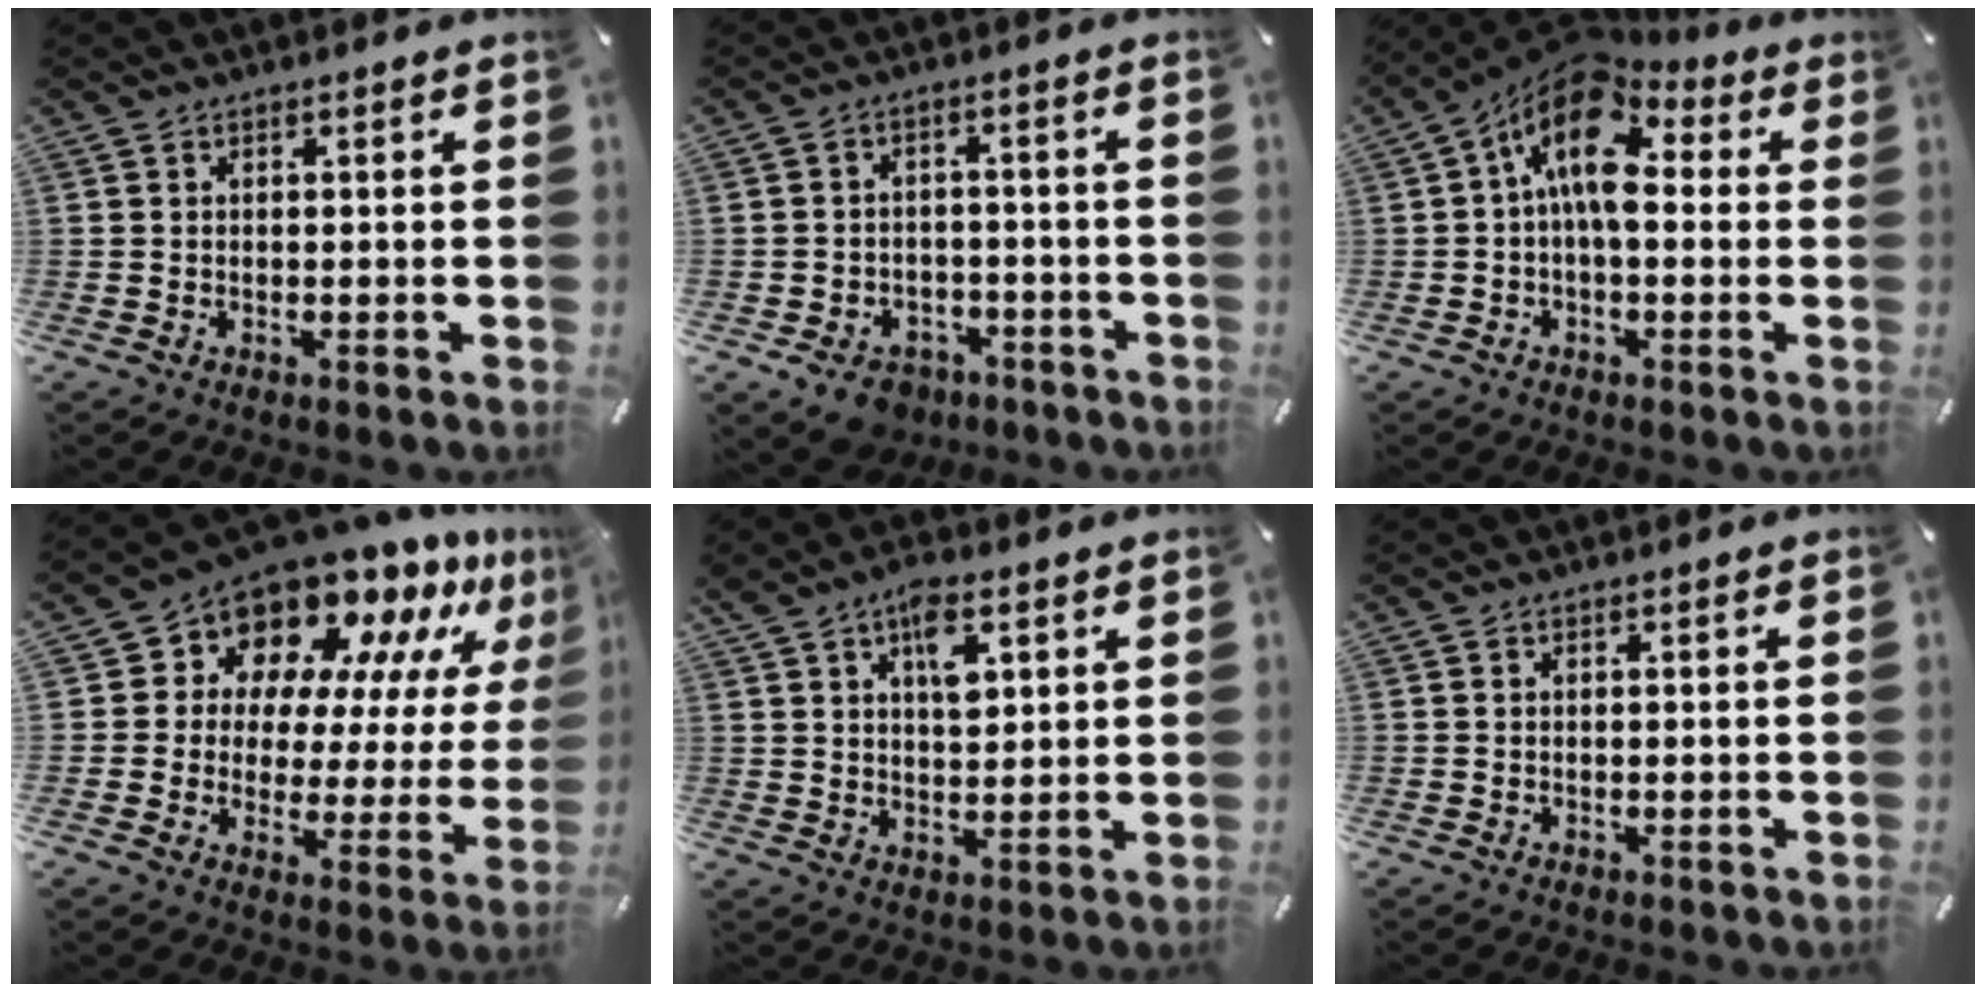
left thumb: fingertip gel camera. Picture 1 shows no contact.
{"total": 7.4, "force": [-4.9, 4.9, 2.6], "torque": [-0.048, 0.034, -0.088]}
{"total": 13.8, "force": [2.5, 7.4, 11.3], "torque": [-0.202, -0.017, 0.043]}
{"total": 13.4, "force": [11.8, 5.8, 2.6], "torque": [-0.050, -0.123, 0.196]}
{"total": 8.1, "force": [3.7, 4.5, 5.5], "torque": [-0.083, -0.006, 0.064]}
{"total": 0.0}